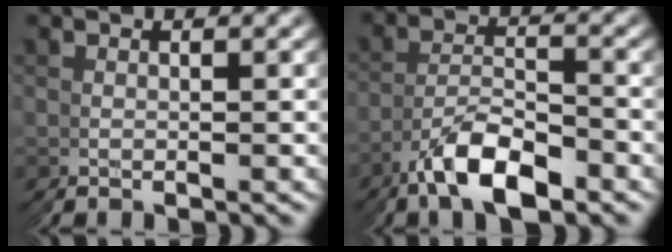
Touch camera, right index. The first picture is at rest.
{"total": 4.6, "force": [-3.2, 1.6, 2.8], "torque": [-0.053, 0.002, -0.062]}